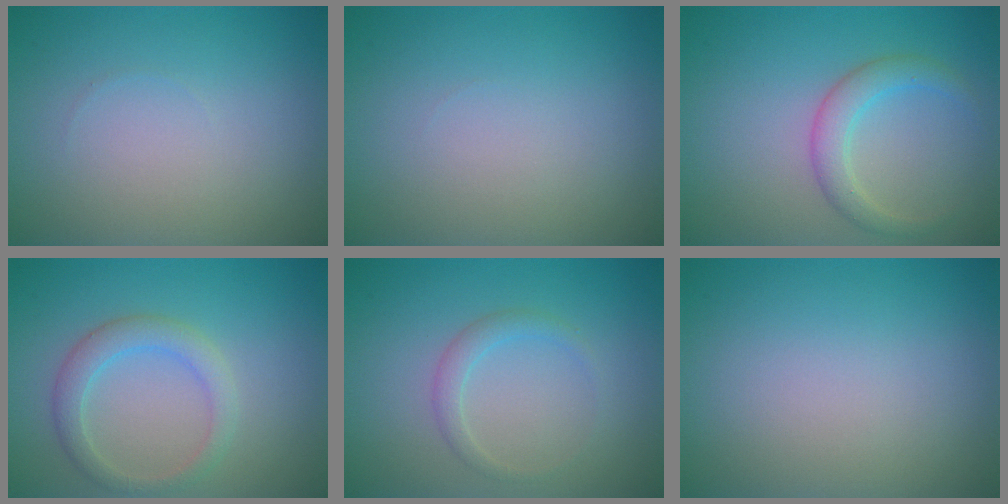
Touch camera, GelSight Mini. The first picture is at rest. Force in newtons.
{"total": 0.0}
{"total": 2.0, "press": 2.0, "slide": 0.2}
{"total": 2.7, "press": 2.7, "slide": 0.0}
{"total": 1.5, "press": 1.5, "slide": 0.2}
{"total": 0.0}